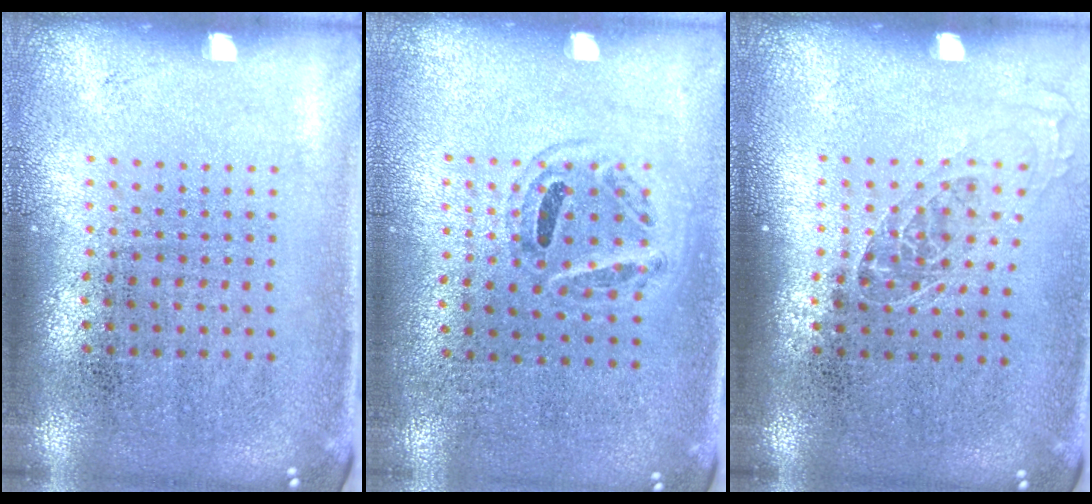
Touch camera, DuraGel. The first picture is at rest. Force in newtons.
{"total": 0.9, "press": 0.8, "slide": 0.4}
{"total": 1.0, "press": 0.9, "slide": 0.5}